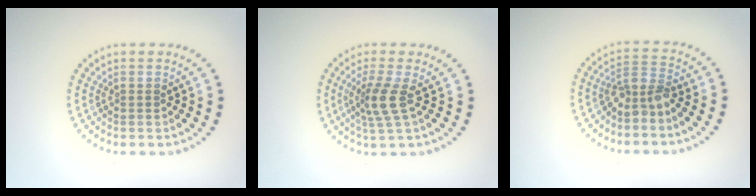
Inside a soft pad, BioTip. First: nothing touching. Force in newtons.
{"total": 2.9, "press": 2.2, "slide": 2.0}
{"total": 2.5, "press": 1.9, "slide": 1.6}